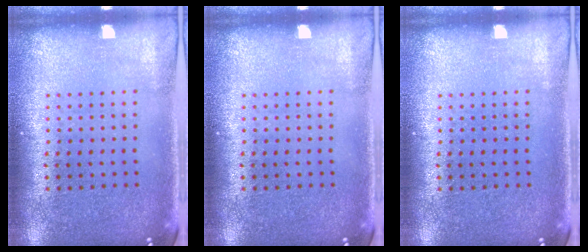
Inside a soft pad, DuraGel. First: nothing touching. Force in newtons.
{"total": 0.0}
{"total": 0.0}